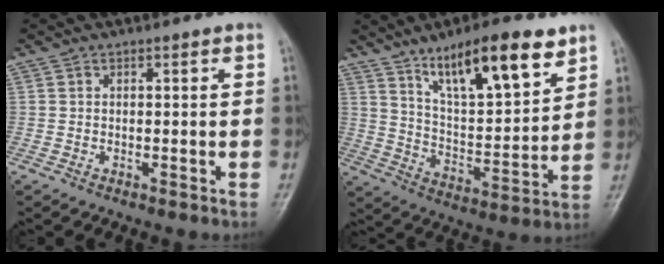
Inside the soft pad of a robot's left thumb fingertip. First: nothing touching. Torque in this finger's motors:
{"motor_torque": [1.06, -0.26, 1.63, -1.14, 0.17]}